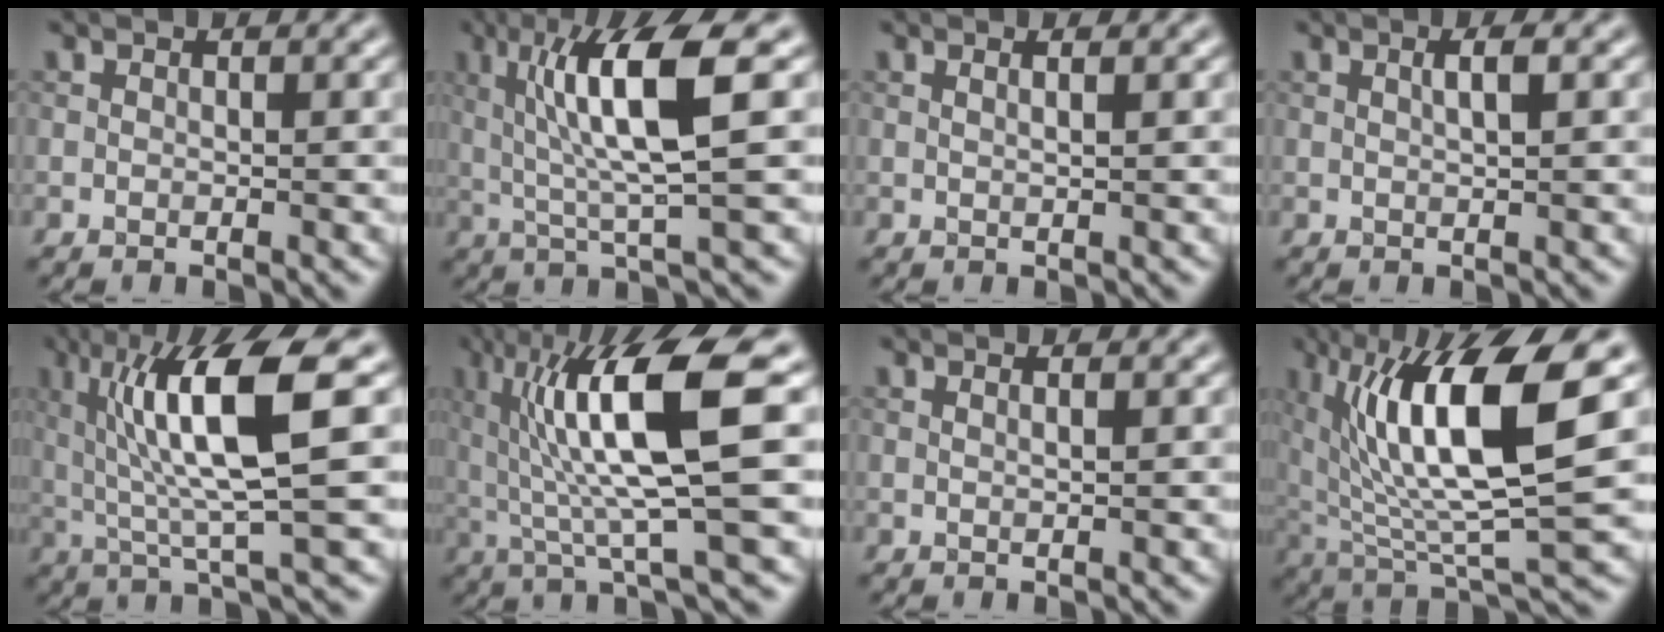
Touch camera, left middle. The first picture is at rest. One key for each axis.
{"total": 7.8, "fx": 1.5, "fy": 1.0, "fz": 7.6, "tx": -0.139, "ty": 0.003, "tz": 0.029}
{"total": 1.4, "fx": 0.7, "fy": 0.5, "fz": 1.1, "tx": -0.004, "ty": -0.002, "tz": -0.003}
{"total": 1.5, "fx": 0.5, "fy": 0.3, "fz": 1.4, "tx": -0.023, "ty": 0.005, "tz": 0.005}
{"total": 9.6, "fx": 2.0, "fy": 1.6, "fz": 9.3, "tx": -0.153, "ty": -0.002, "tz": 0.038}
{"total": 11.1, "fx": 1.9, "fy": 1.9, "fz": 10.7, "tx": -0.179, "ty": 0.003, "tz": 0.039}
{"total": 1.1, "fx": 0.6, "fy": 0.4, "fz": 0.8, "tx": -0.003, "ty": -0.003, "tz": -0.002}
{"total": 12.2, "fx": 2.9, "fy": 3.0, "fz": 11.5, "tx": -0.200, "ty": 0.002, "tz": 0.057}